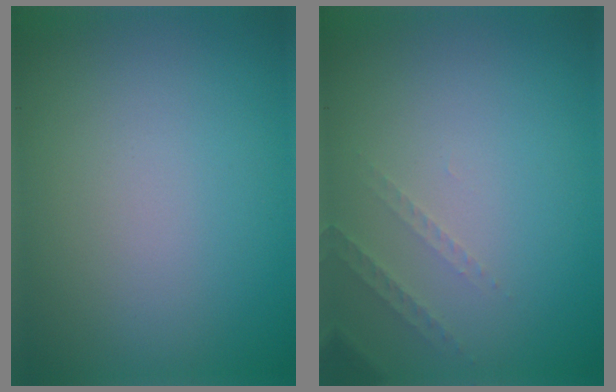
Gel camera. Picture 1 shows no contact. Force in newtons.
{"total": 1.3, "press": 1.2, "slide": 0.4}